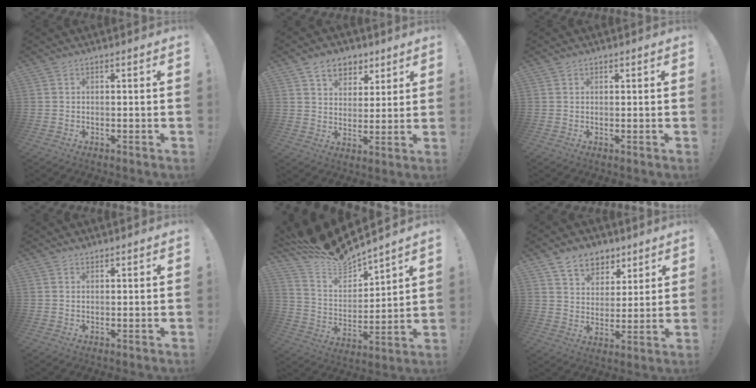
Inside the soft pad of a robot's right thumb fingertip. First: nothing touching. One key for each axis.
{"total": 9.2, "fx": 5.6, "fy": 6.6, "fz": 3.0, "tx": -0.034, "ty": -0.034, "tz": 0.107}
{"total": 0.7, "fx": 0.5, "fy": 0.6, "fz": 0.0, "tx": 0.006, "ty": -0.001, "tz": 0.008}
{"total": 1.1, "fx": 0.9, "fy": 0.4, "fz": 0.2, "tx": 0.000, "ty": -0.003, "tz": 0.018}
{"total": 12.5, "fx": 12.1, "fy": 2.4, "fz": 2.1, "tx": -0.070, "ty": -0.114, "tz": 0.213}
{"total": 9.8, "fx": 6.7, "fy": 6.8, "fz": 2.1, "tx": -0.025, "ty": -0.048, "tz": 0.131}